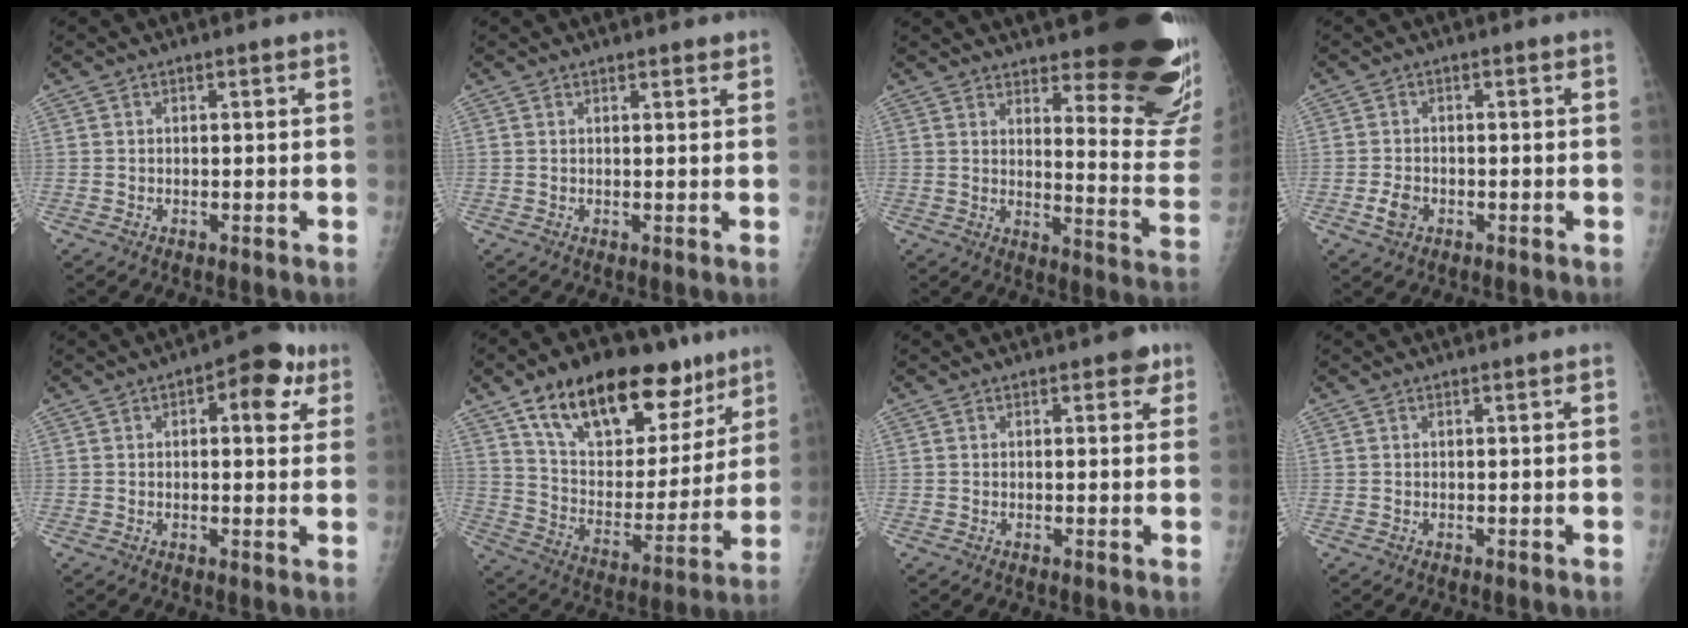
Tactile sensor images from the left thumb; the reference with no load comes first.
{"total": 1.5, "force": [1.2, 0.6, 0.7], "torque": [-0.002, -0.005, 0.013]}
{"total": 23.0, "force": [16.0, 5.8, 15.5], "torque": [-0.167, -0.118, 0.197]}
{"total": 3.2, "force": [-1.3, 2.3, 1.9], "torque": [-0.033, 0.006, -0.023]}
{"total": 8.9, "force": [3.6, 4.3, 6.9], "torque": [-0.055, 0.004, 0.038]}
{"total": 26.5, "force": [16.0, 13.3, 16.4], "torque": [-0.214, -0.033, 0.263]}
{"total": 2.2, "force": [1.2, 1.4, 1.3], "torque": [0.005, -0.001, 0.009]}
{"total": 0.0}